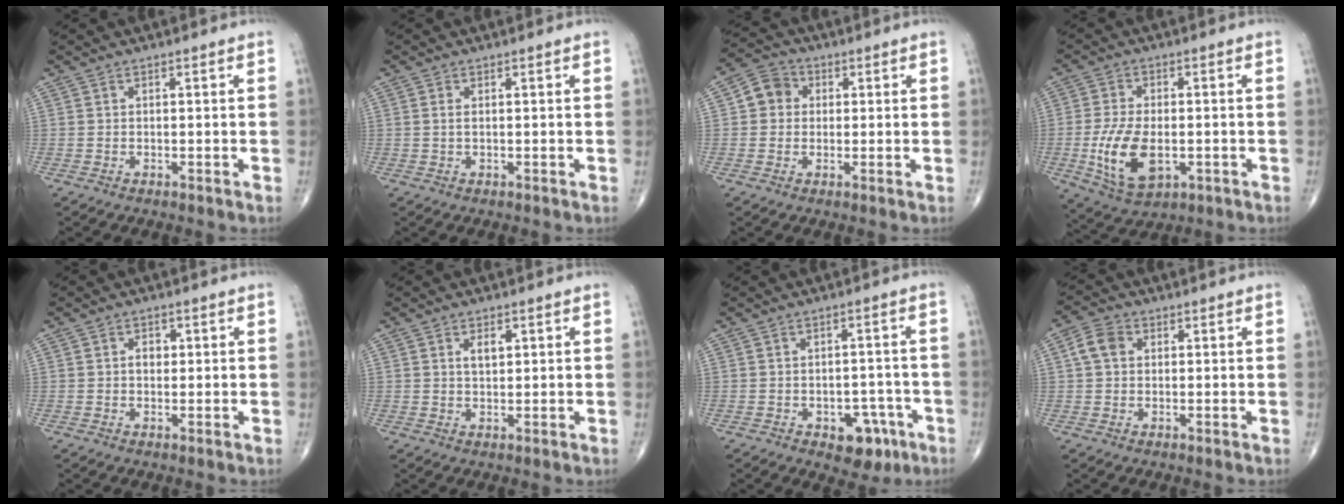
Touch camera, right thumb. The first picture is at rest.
{"total": 1.0, "force": [0.2, 0.4, 0.9], "torque": [-0.023, 0.002, 0.006]}
{"total": 5.6, "force": [0.7, 5.0, 2.3], "torque": [-0.024, 0.011, 0.001]}
{"total": 11.6, "force": [-2.4, 6.4, 9.4], "torque": [-0.179, -0.005, -0.033]}
{"total": 2.1, "force": [0.3, 1.6, 1.4], "torque": [-0.012, 0.003, 0.002]}
{"total": 2.8, "force": [1.0, 1.5, 2.1], "torque": [-0.029, -0.005, 0.016]}
{"total": 7.3, "force": [-3.5, 4.5, 4.5], "torque": [-0.025, 0.024, -0.039]}
{"total": 4.6, "force": [0.9, 3.5, 2.8], "torque": [-0.052, 0.011, 0.013]}